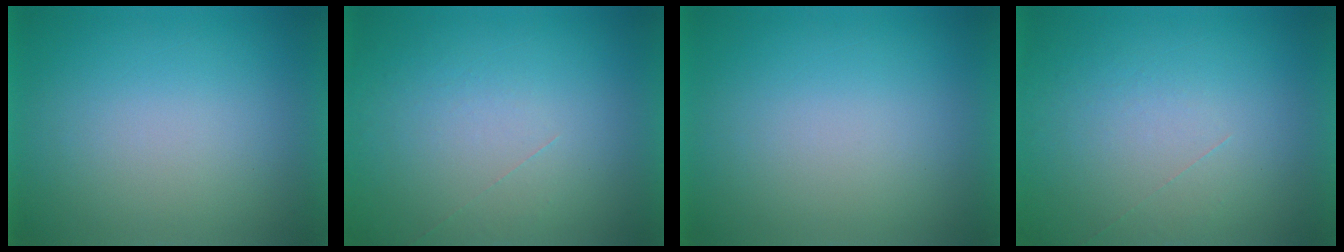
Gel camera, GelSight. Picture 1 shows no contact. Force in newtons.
{"total": 1.2}
{"total": 0.0}
{"total": 1.2}